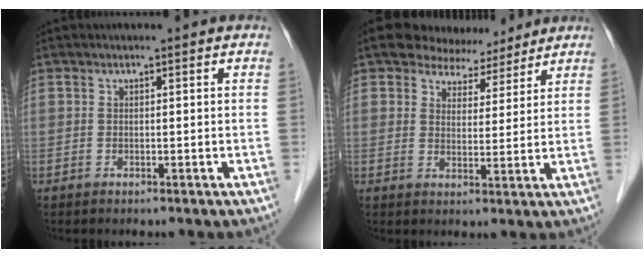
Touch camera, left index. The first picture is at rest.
{"total": 6.4, "force": [5.4, 3.4, 0.7], "torque": [-0.006, 0.006, 0.079]}